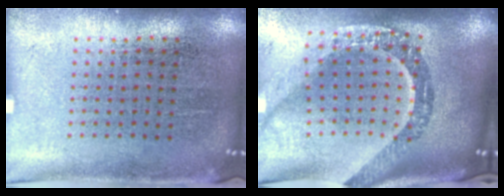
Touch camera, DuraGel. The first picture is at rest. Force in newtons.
{"total": 3.2, "press": 2.3, "slide": 2.2}